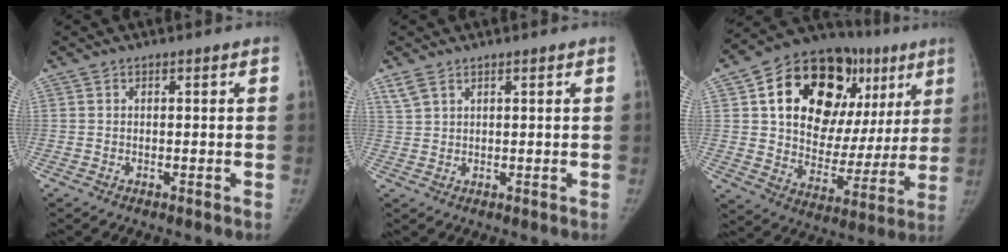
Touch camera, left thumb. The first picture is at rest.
{"total": 2.7, "force": [1.9, 1.3, 1.5], "torque": [-0.034, 0.004, 0.048]}
{"total": 29.0, "force": [11.4, 18.0, 19.6], "torque": [-0.236, 0.017, 0.183]}